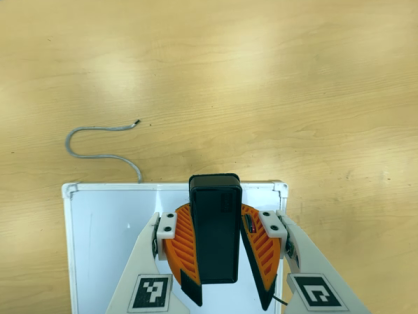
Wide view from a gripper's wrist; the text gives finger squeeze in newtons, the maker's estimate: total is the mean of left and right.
{"total": 9.2, "left": 9.2, "right": 9.2}